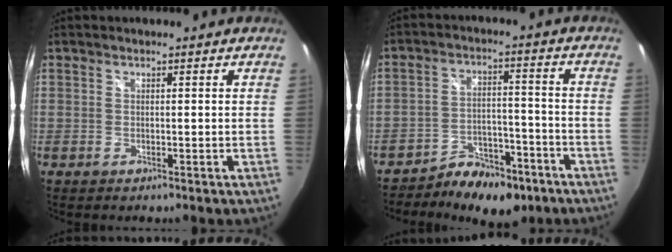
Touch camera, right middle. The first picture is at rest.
{"total": 10.2, "force": [-7.9, 4.6, 4.5], "torque": [-0.079, 0.014, -0.115]}